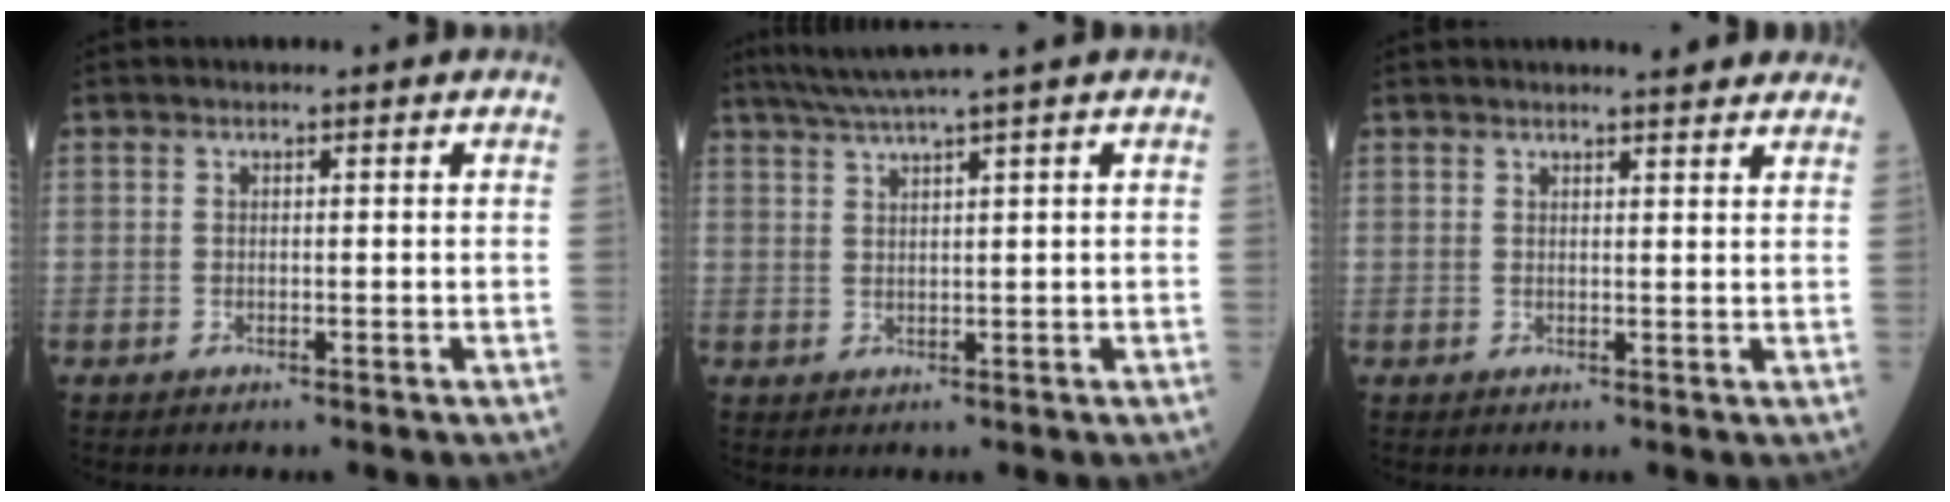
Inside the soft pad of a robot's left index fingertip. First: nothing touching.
{"total": 4.6, "force": [3.6, -1.6, 2.4], "torque": [-0.052, 0.009, 0.074]}
{"total": 5.0, "force": [4.5, 0.7, 2.1], "torque": [-0.020, 0.005, 0.043]}